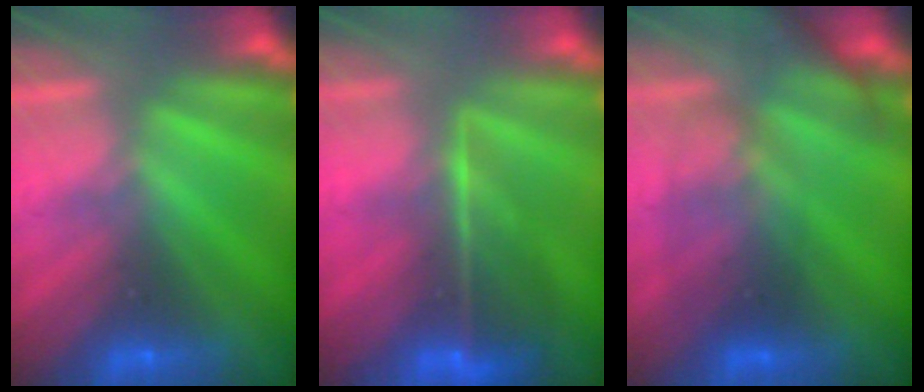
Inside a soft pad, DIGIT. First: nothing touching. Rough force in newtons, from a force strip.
{"total": 7.3}
{"total": 2.9}